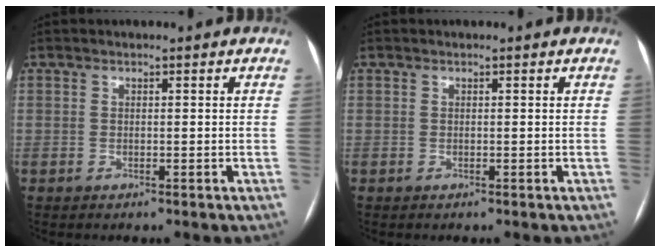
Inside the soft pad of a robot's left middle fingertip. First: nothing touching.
{"total": 0.0}